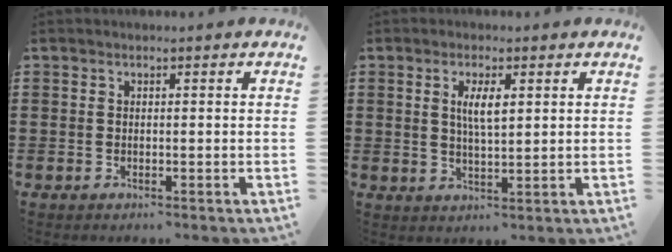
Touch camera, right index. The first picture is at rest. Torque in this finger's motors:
{"motor_torque": [0.19, 0.18, 0.12, 0.05]}